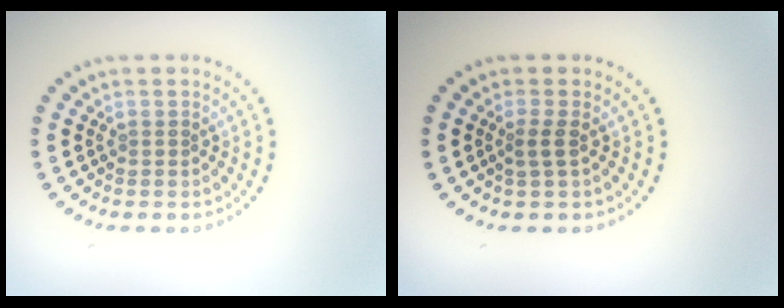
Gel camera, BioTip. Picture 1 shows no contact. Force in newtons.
{"total": 1.5, "press": 1.0, "slide": 1.0}